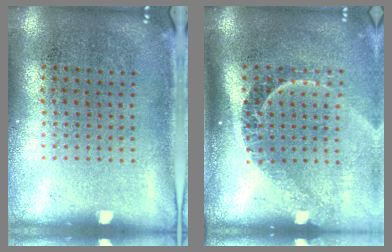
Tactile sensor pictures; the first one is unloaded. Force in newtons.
{"total": 2.4, "press": 1.6, "slide": 1.8}